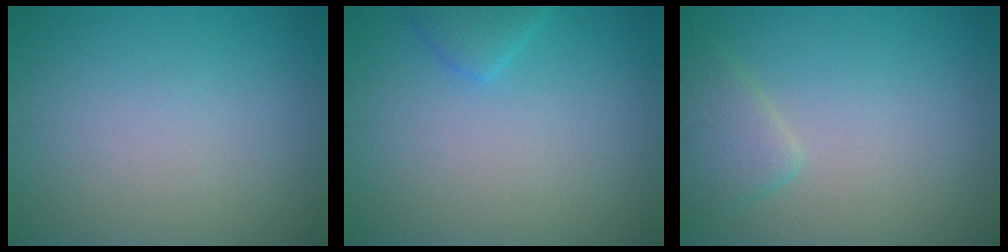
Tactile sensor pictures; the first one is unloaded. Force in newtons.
{"total": 1.8, "press": 1.8, "slide": 0.1}
{"total": 2.5, "press": 2.5, "slide": 0.2}